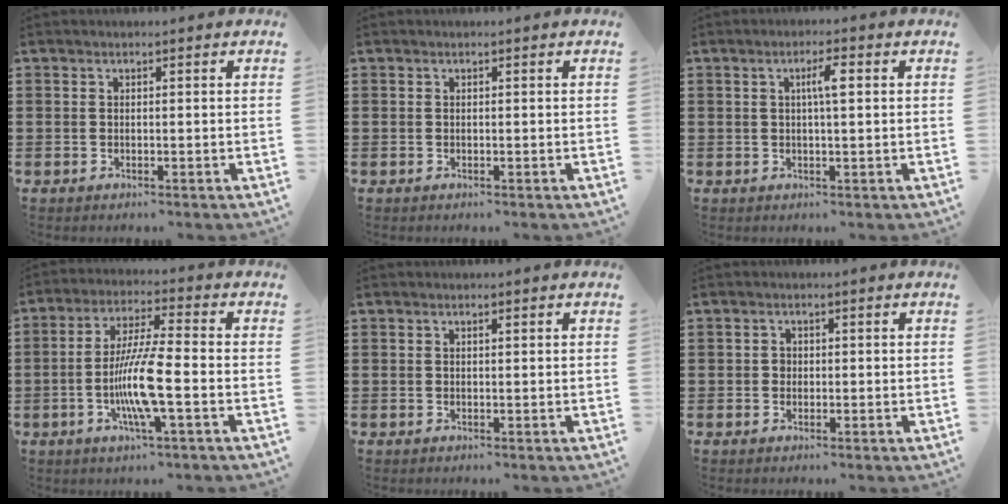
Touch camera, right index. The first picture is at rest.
{"total": 0.0}
{"total": 3.2, "force": [0.6, 0.6, 3.1], "torque": [-0.061, 0.005, 0.007]}
{"total": 9.5, "force": [-2.5, 1.2, 9.1], "torque": [-0.186, -0.013, -0.052]}
{"total": 0.5, "force": [0.2, 0.2, 0.4], "torque": [-0.010, 0.001, 0.005]}
{"total": 1.1, "force": [0.0, 1.0, 0.5], "torque": [-0.012, 0.005, -0.001]}